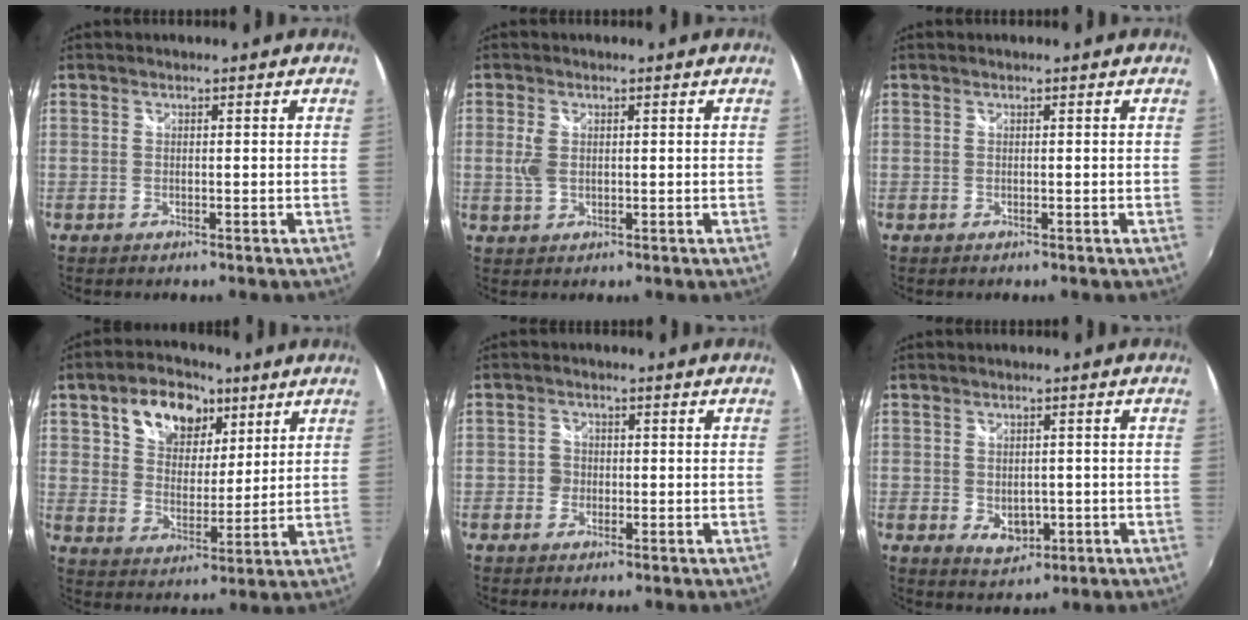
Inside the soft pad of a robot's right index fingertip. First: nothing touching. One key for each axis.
{"total": 3.1, "fx": 0.4, "fy": 2.1, "fz": 2.2, "tx": -0.048, "ty": 0.001, "tz": 0.009}
{"total": 0.0}
{"total": 13.7, "fx": 7.3, "fy": 8.8, "fz": 7.6, "tx": -0.142, "ty": 0.032, "tz": 0.128}
{"total": 2.3, "fx": -0.7, "fy": 2.2, "fz": 0.3, "tx": -0.006, "ty": 0.003, "tz": -0.015}
{"total": 4.5, "fx": -0.7, "fy": 3.4, "fz": 2.8, "tx": -0.047, "ty": -0.008, "tz": -0.006}